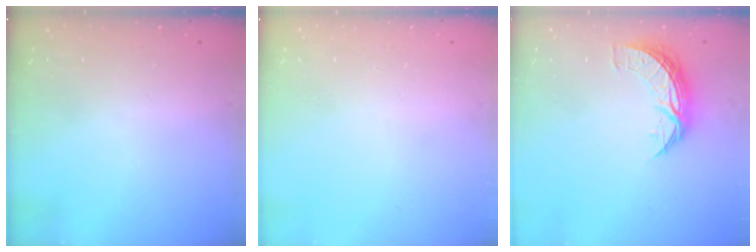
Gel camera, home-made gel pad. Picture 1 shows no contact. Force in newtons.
{"total": 0.0}
{"total": 7.9, "press": 7.9, "slide": 0.1}